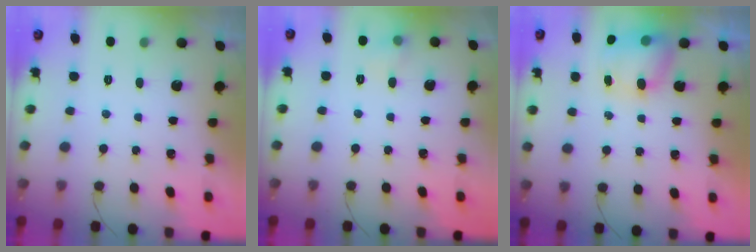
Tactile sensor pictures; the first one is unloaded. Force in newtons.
{"total": 5.2, "press": 5.0, "slide": 1.4}
{"total": 7.6, "press": 7.3, "slide": 2.0}